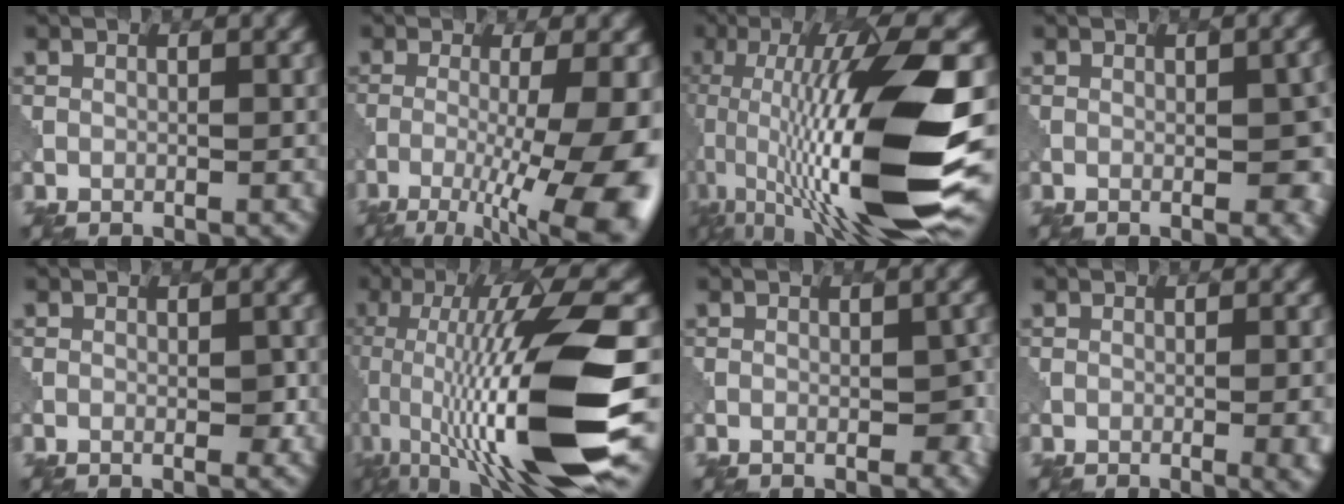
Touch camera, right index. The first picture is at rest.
{"total": 11.9, "force": [-4.1, 3.4, 10.7], "torque": [-0.168, -0.021, -0.053]}
{"total": 16.0, "force": [-1.3, 4.6, 15.3], "torque": [-0.267, 0.003, -0.019]}
{"total": 3.8, "force": [-0.5, 1.4, 3.5], "torque": [-0.038, -0.002, -0.005]}
{"total": 1.3, "force": [-0.2, 0.5, 1.2], "torque": [-0.018, -0.003, -0.003]}
{"total": 15.4, "force": [-2.9, 3.8, 14.7], "torque": [-0.254, 0.003, -0.040]}
{"total": 2.3, "force": [-0.6, 1.2, 1.9], "torque": [-0.019, 0.001, -0.007]}
{"total": 4.3, "force": [-0.7, 1.7, 3.9], "torque": [-0.029, 0.000, -0.006]}